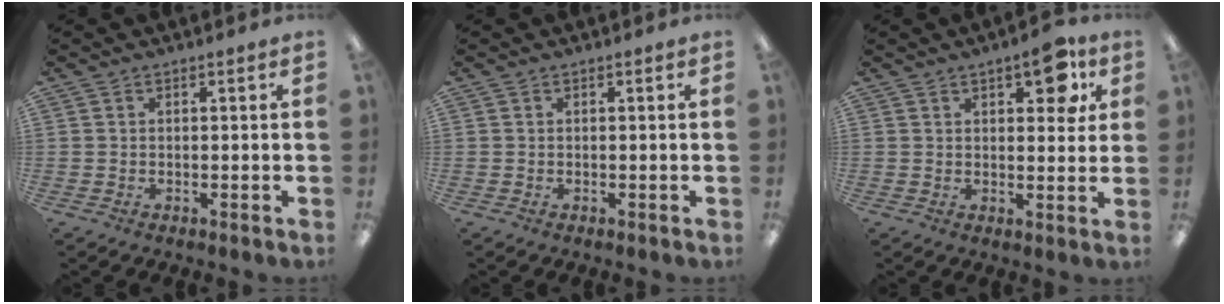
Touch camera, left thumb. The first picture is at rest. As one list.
[{"total": 0.0}, {"total": 8.4, "force": [4.4, 3.6, 6.2], "torque": [-0.071, -0.018, 0.069]}]